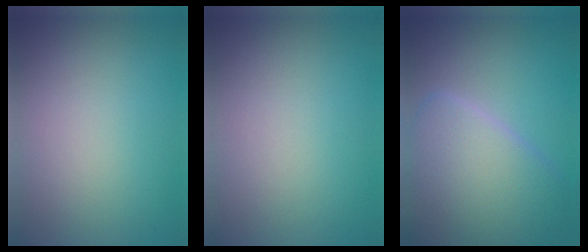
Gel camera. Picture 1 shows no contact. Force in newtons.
{"total": 0.0}
{"total": 8.1, "press": 8.1, "slide": 0.2}